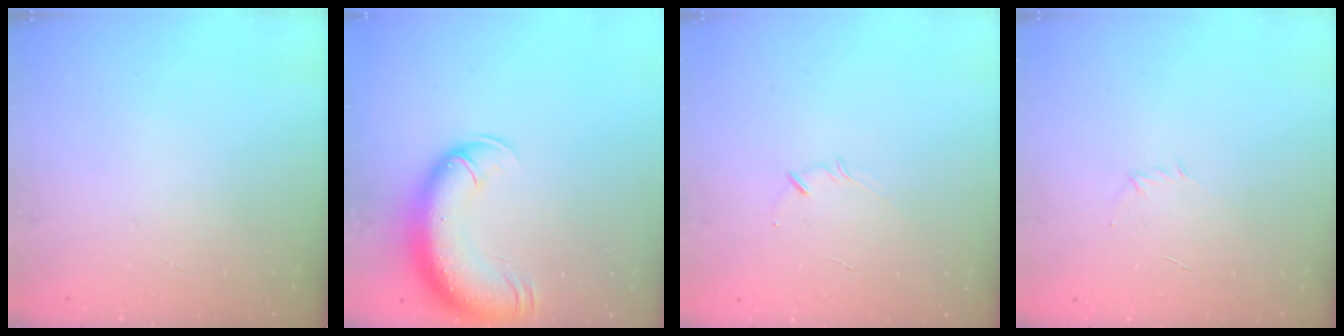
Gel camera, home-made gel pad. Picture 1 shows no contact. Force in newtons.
{"total": 16.2, "press": 15.8, "slide": 3.6}
{"total": 2.4, "press": 2.3, "slide": 0.5}
{"total": 2.8, "press": 2.7, "slide": 0.8}